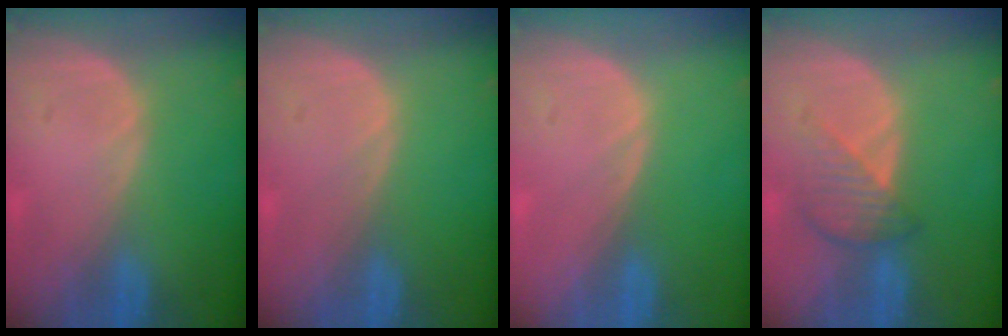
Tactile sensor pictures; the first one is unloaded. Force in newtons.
{"total": 0.0}
{"total": 0.0}
{"total": 4.3, "press": 4.0, "slide": 1.6}